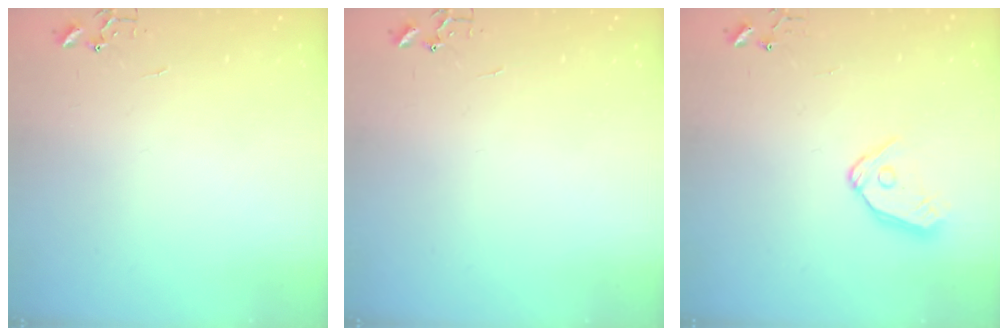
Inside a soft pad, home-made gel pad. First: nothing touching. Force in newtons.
{"total": 0.0}
{"total": 9.4, "press": 9.4, "slide": 0.7}